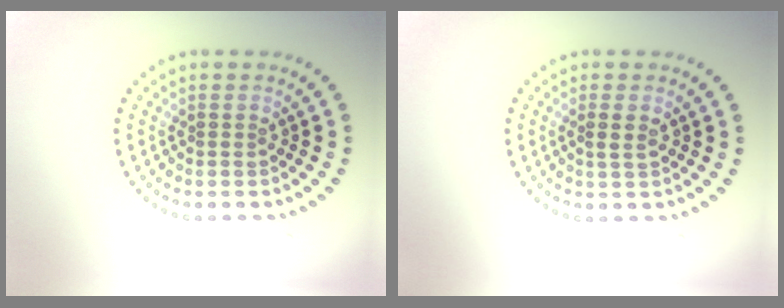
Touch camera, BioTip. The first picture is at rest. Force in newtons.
{"total": 0.8, "press": 0.8, "slide": 0.2}